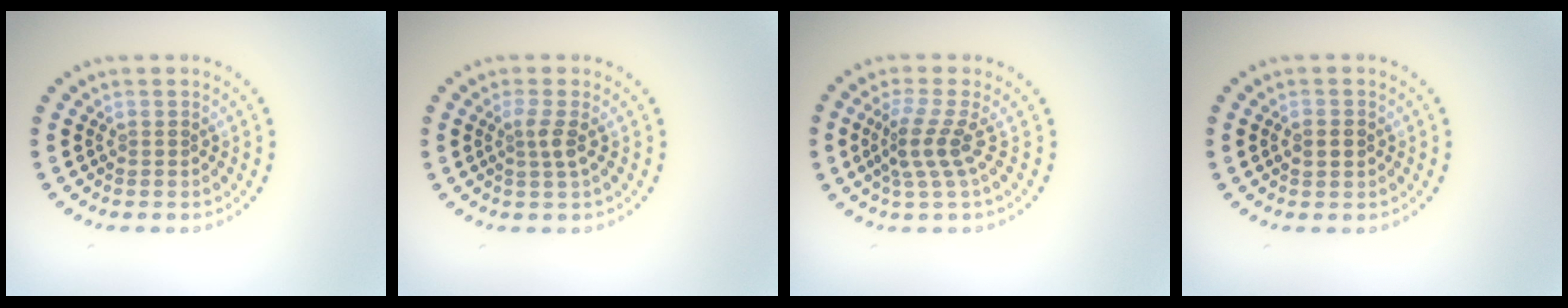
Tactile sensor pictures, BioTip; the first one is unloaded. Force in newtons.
{"total": 1.8, "press": 1.3, "slide": 1.2}
{"total": 2.9, "press": 2.0, "slide": 2.2}
{"total": 2.1, "press": 2.1, "slide": 0.2}